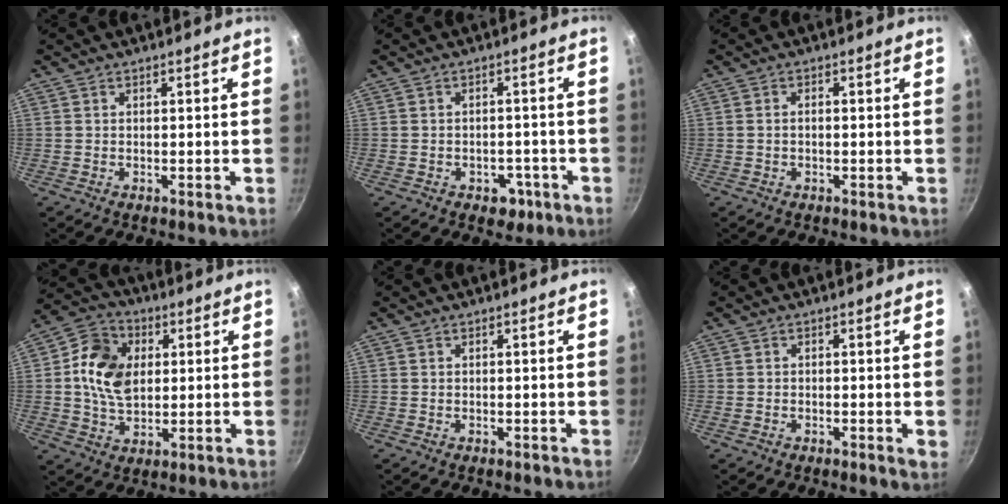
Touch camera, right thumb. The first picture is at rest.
{"total": 4.3, "force": [-2.1, 3.1, 2.2], "torque": [-0.011, 0.019, -0.015]}
{"total": 1.2, "force": [-0.2, 0.7, 0.9], "torque": [-0.021, 0.008, -0.006]}
{"total": 12.5, "force": [2.1, 9.1, 8.4], "torque": [-0.127, 0.003, 0.028]}
{"total": 0.0}
{"total": 1.9, "force": [-0.4, 0.9, 1.6], "torque": [-0.022, -0.002, -0.009]}